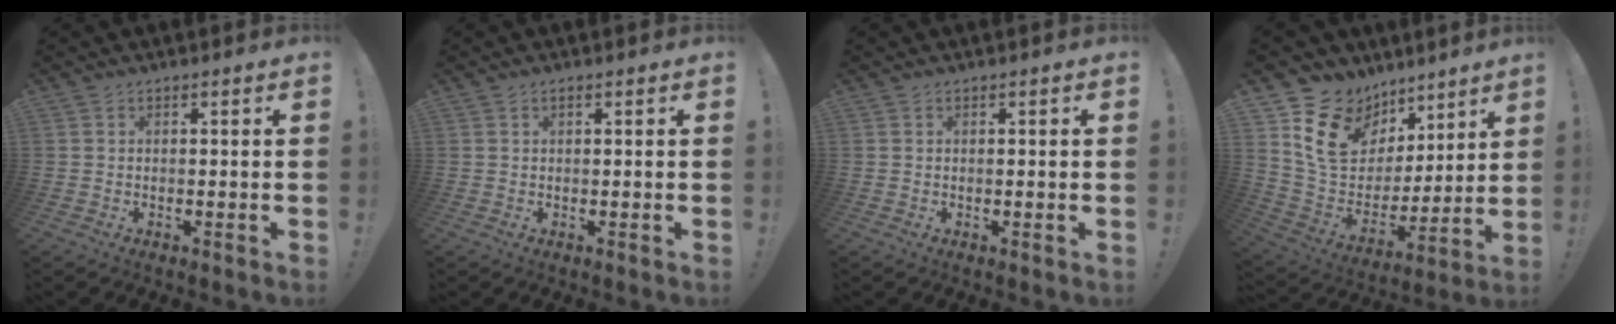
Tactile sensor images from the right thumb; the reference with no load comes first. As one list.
[{"total": 0.6, "force": [0.2, 0.2, 0.5], "torque": [-0.013, 0.002, 0.004]}, {"total": 0.7, "force": [0.1, -0.2, 0.7], "torque": [-0.014, -0.001, 0.002]}, {"total": 17.8, "force": [9.5, 12.9, 7.8], "torque": [-0.126, -0.047, 0.185]}]